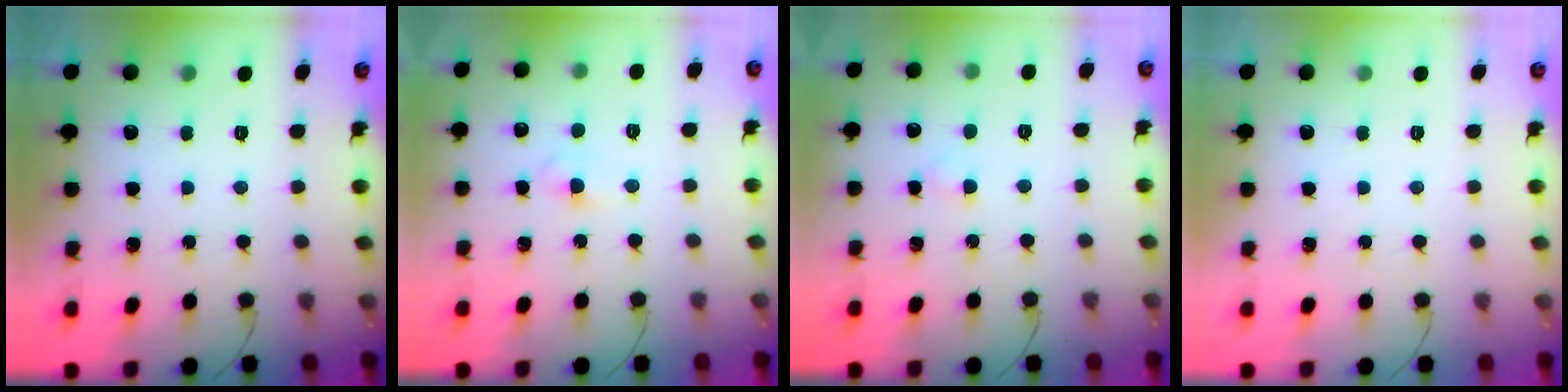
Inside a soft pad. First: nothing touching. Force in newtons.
{"total": 2.1, "press": 1.9, "slide": 0.9}
{"total": 1.5, "press": 1.2, "slide": 0.8}
{"total": 0.0}